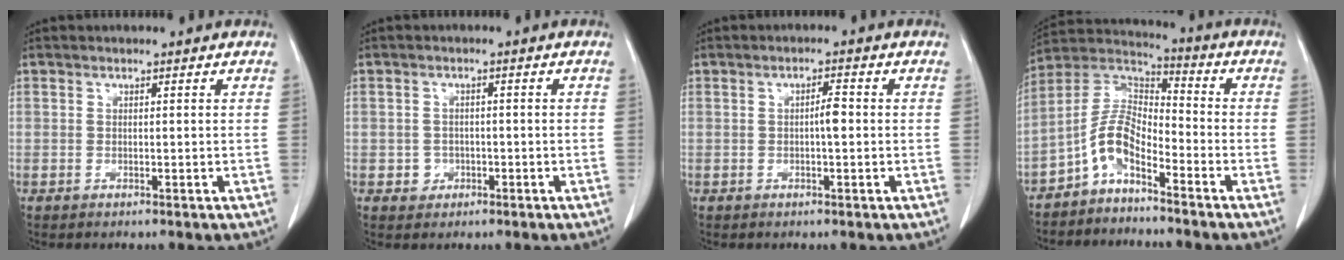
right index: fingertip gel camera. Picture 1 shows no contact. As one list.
[{"total": 2.0, "force": [-0.7, 1.9, 0.3], "torque": [0.001, 0.009, -0.007]}, {"total": 2.0, "force": [-0.1, 0.2, 2.0], "torque": [-0.035, 0.003, -0.002]}, {"total": 7.5, "force": [-4.6, 2.7, 5.4], "torque": [-0.115, 0.027, -0.095]}]